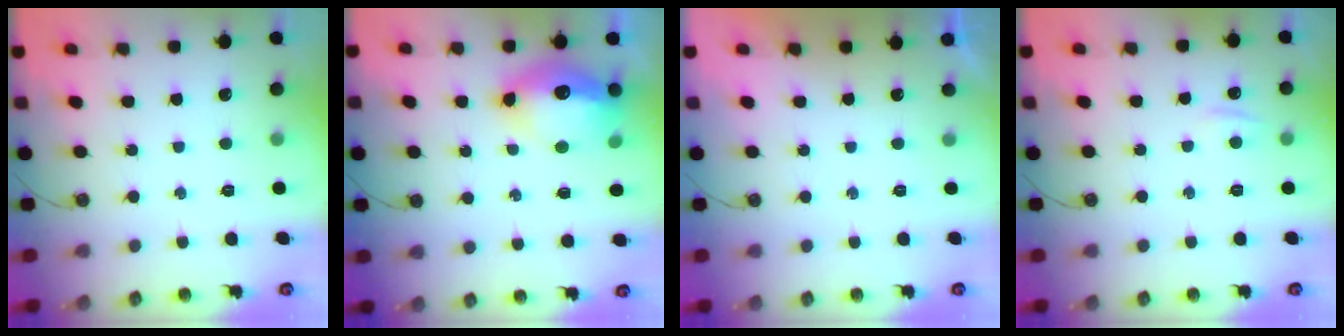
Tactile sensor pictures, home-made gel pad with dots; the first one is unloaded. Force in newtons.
{"total": 15.3, "press": 15.2, "slide": 1.3}
{"total": 0.0}
{"total": 4.9, "press": 4.8, "slide": 0.6}